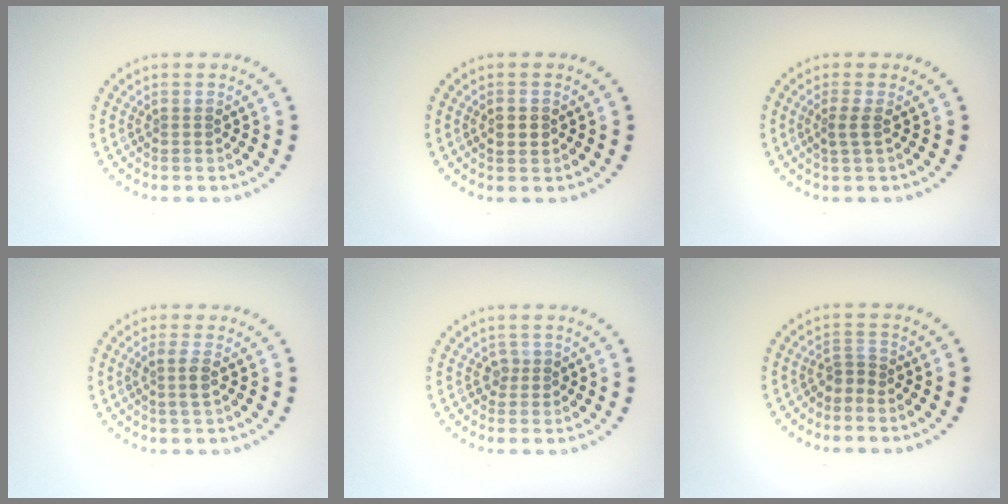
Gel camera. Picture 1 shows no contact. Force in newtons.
{"total": 1.4, "press": 1.4, "slide": 0.2}
{"total": 1.4, "press": 1.0, "slide": 1.0}
{"total": 1.7, "press": 1.5, "slide": 0.6}
{"total": 1.1, "press": 0.8, "slide": 0.7}
{"total": 1.4, "press": 0.9, "slide": 1.1}